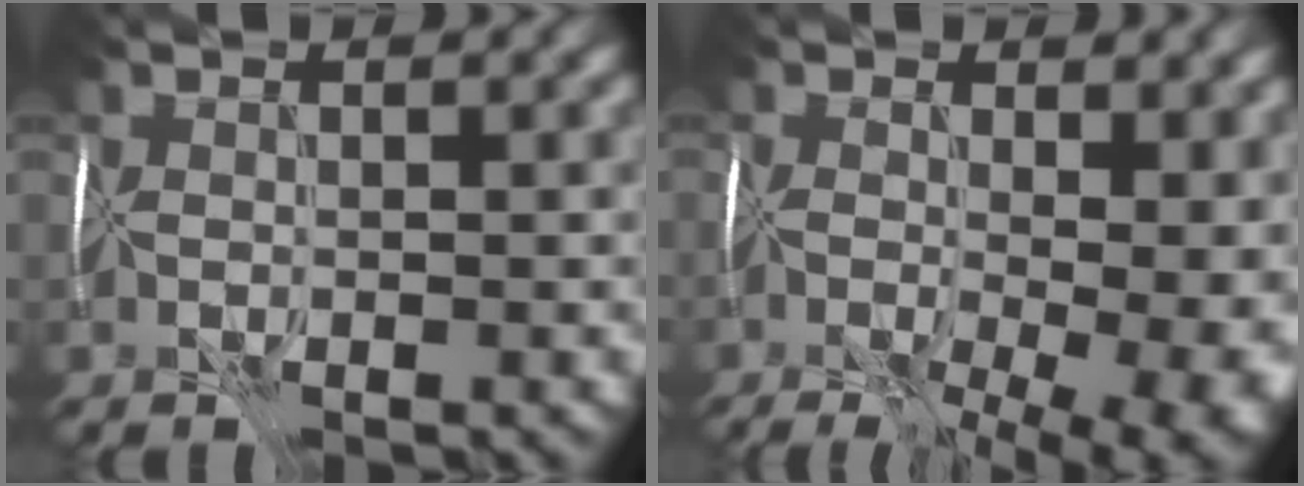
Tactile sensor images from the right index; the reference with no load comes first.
{"total": 15.6, "force": [-3.7, 8.5, 12.6], "torque": [-0.138, 0.005, -0.012]}